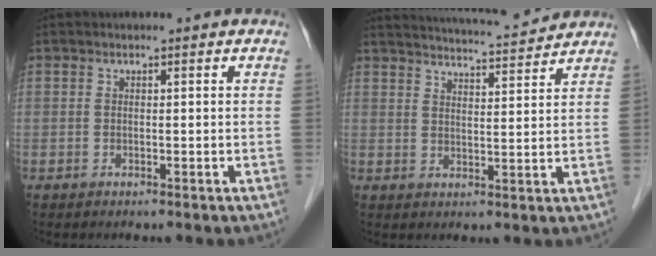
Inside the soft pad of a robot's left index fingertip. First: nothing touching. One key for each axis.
{"total": 10.9, "fx": 10.5, "fy": 0.1, "fz": 2.9, "tx": -0.051, "ty": 0.009, "tz": 0.148}